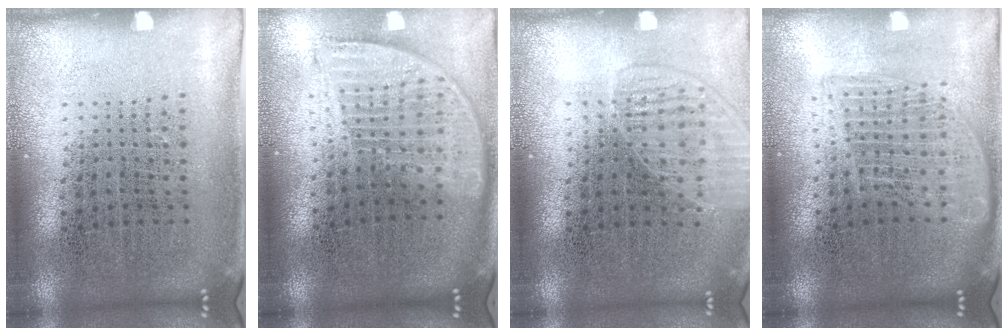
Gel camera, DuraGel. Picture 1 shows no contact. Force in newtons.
{"total": 1.8, "press": 1.5, "slide": 0.9}
{"total": 1.4, "press": 1.4, "slide": 0.2}
{"total": 1.6, "press": 1.5, "slide": 0.8}